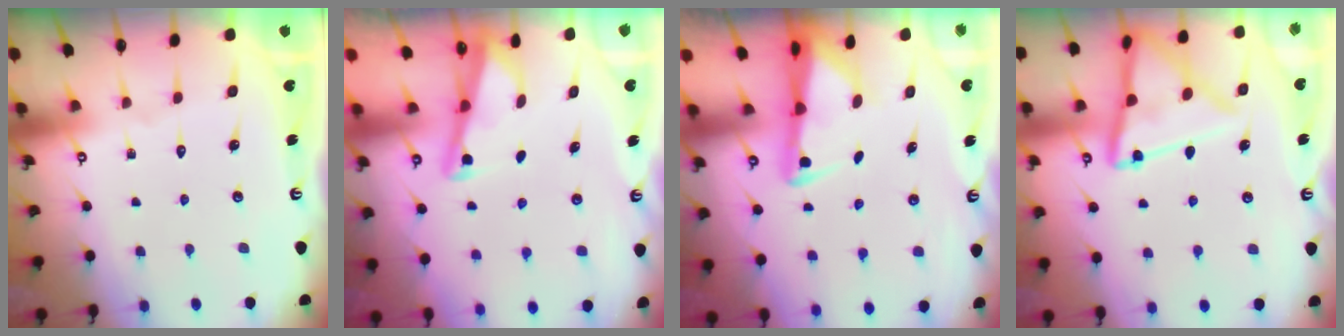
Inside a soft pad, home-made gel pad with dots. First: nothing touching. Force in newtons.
{"total": 2.8, "press": 2.8, "slide": 0.4}
{"total": 3.0, "press": 2.9, "slide": 0.5}
{"total": 13.9, "press": 13.8, "slide": 1.5}